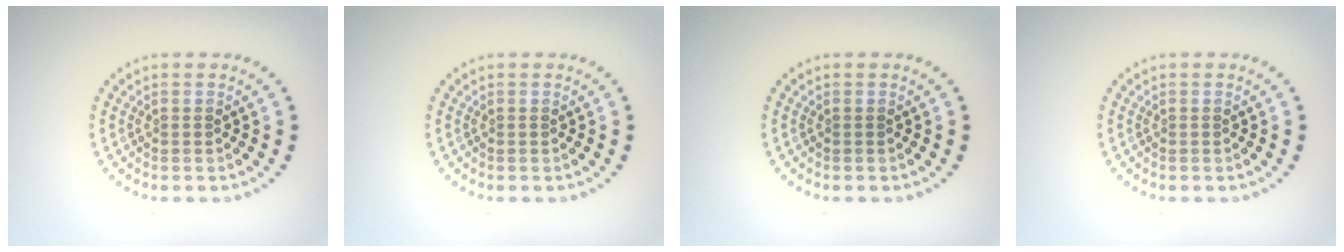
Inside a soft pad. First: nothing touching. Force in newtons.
{"total": 0.0}
{"total": 0.0}
{"total": 0.0}